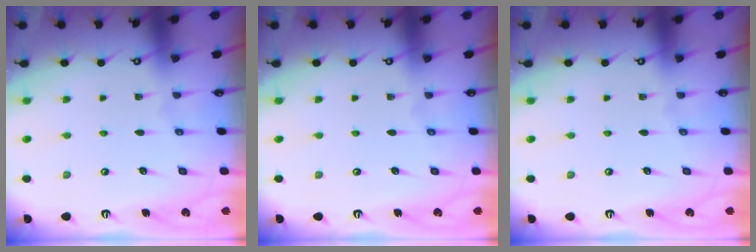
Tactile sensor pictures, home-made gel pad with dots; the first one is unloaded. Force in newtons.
{"total": 0.0}
{"total": 0.0}